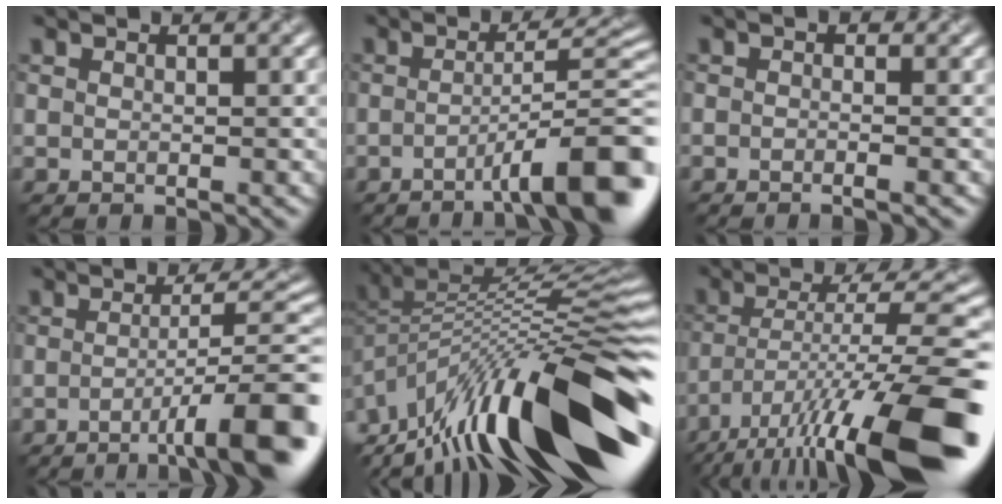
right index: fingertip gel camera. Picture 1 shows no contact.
{"total": 9.0, "force": [-4.4, 1.2, 7.8], "torque": [-0.094, 0.025, -0.065]}
{"total": 2.5, "force": [-0.3, 1.5, 2.0], "torque": [0.013, 0.010, -0.030]}
{"total": 9.9, "force": [-4.2, 1.7, 8.8], "torque": [-0.105, 0.016, -0.056]}
{"total": 14.5, "force": [-5.5, 5.0, 12.4], "torque": [-0.191, 0.033, -0.098]}
{"total": 15.5, "force": [-9.1, 3.6, 12.1], "torque": [-0.217, 0.009, -0.142]}